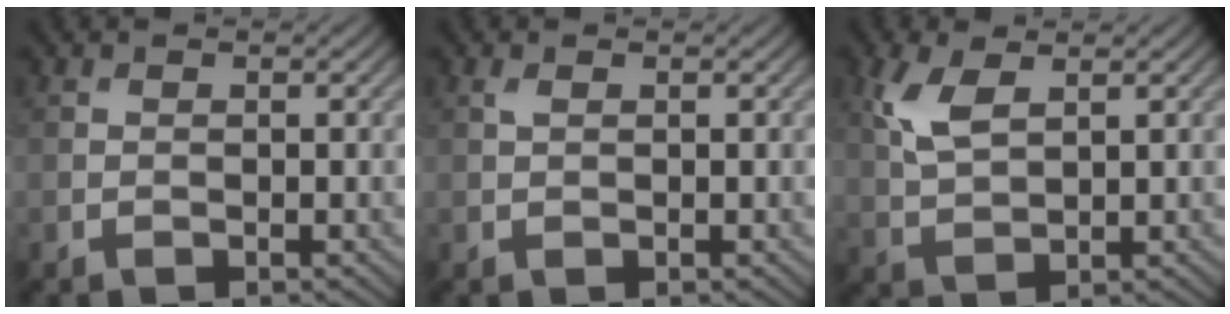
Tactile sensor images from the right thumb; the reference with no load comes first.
{"total": 0.7, "force": [0.3, 0.3, 0.5], "torque": [-0.015, 0.002, 0.006]}
{"total": 5.1, "force": [2.2, 2.3, 3.9], "torque": [-0.103, 0.003, 0.048]}